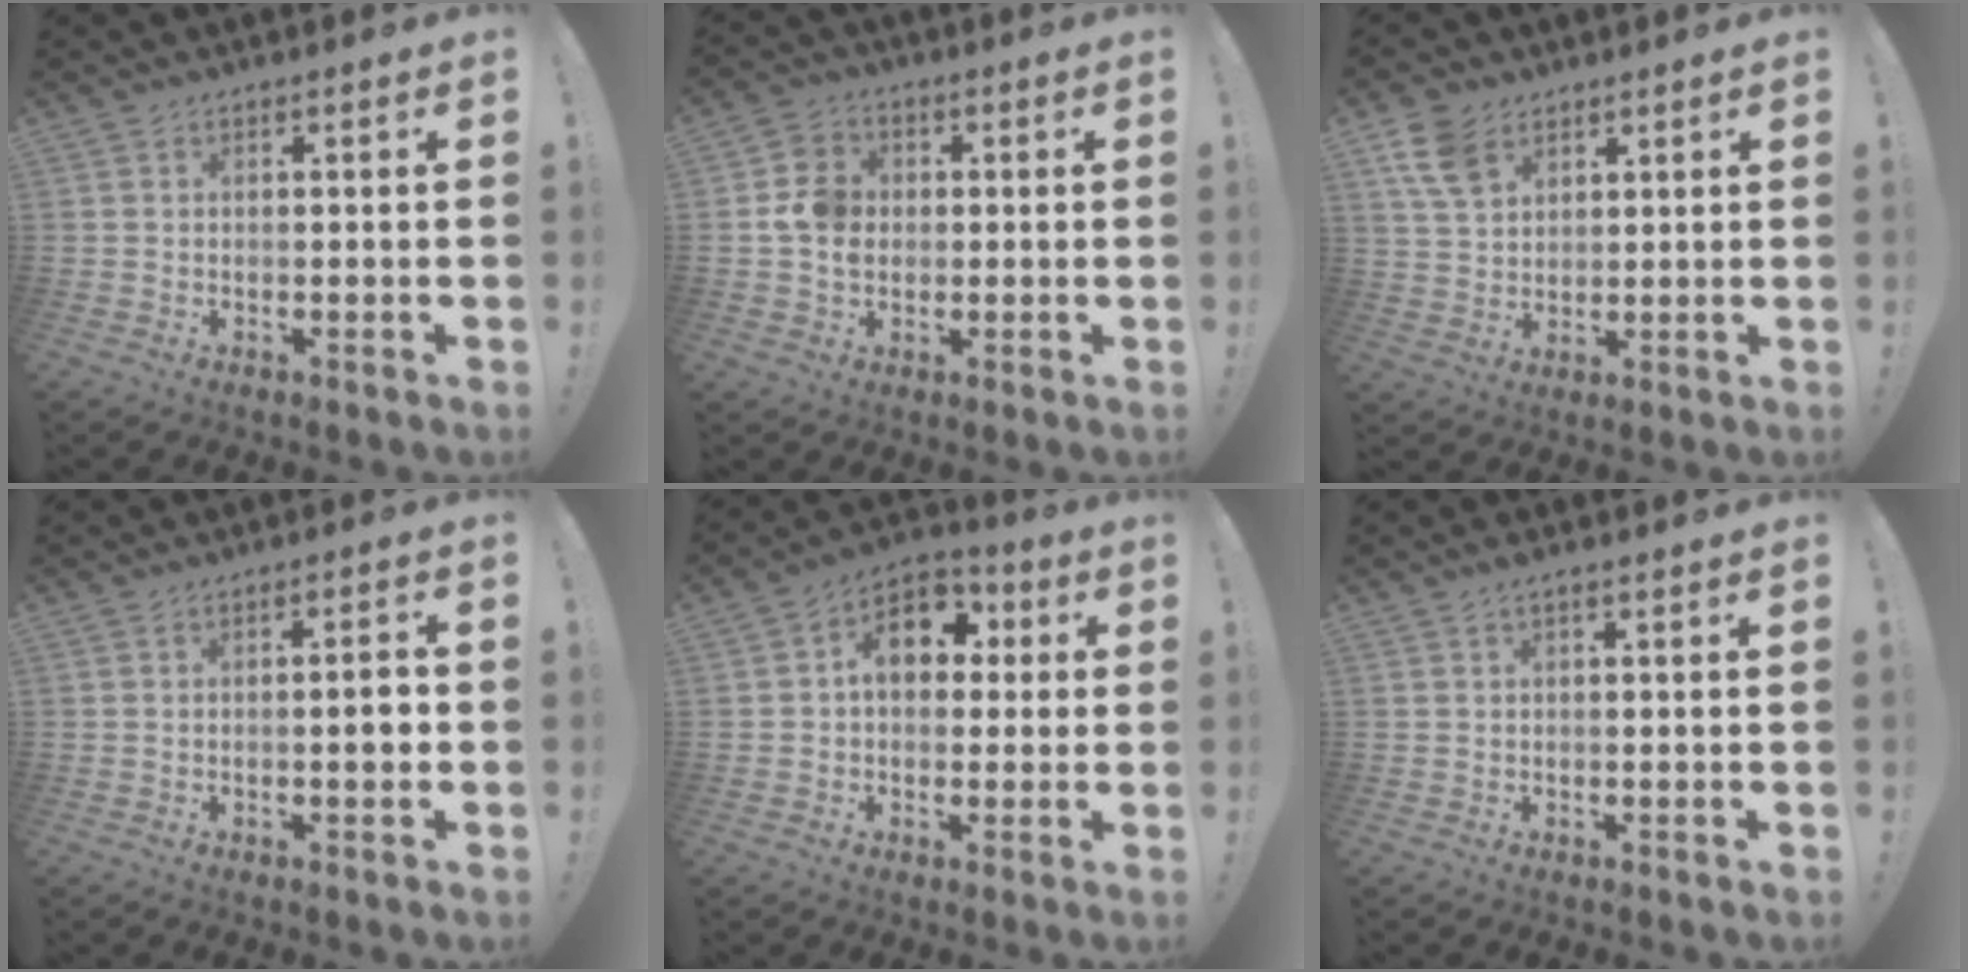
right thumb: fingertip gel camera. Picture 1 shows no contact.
{"total": 7.7, "force": [0.0, 6.7, 3.7], "torque": [-0.058, 0.013, 0.002]}
{"total": 9.2, "force": [5.4, 5.8, 4.7], "torque": [-0.088, -0.019, 0.106]}
{"total": 4.1, "force": [-0.8, 0.9, 3.9], "torque": [-0.056, 0.002, -0.016]}
{"total": 11.8, "force": [2.3, 8.5, 7.9], "torque": [-0.114, 0.013, 0.046]}
{"total": 1.0, "force": [0.0, 0.0, 1.0], "torque": [-0.018, 0.001, -0.001]}